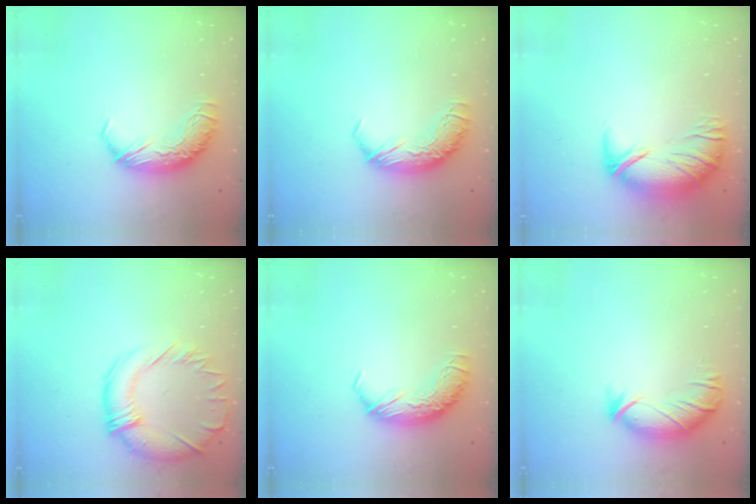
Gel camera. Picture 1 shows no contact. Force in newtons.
{"total": 0.0}
{"total": 2.7, "press": 1.5, "slide": 2.2}
{"total": 3.5, "press": 3.2, "slide": 1.5}
{"total": 0.0}
{"total": 2.9, "press": 2.8, "slide": 0.8}